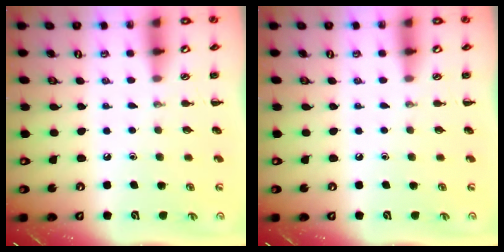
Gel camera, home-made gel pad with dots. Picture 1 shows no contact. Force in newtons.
{"total": 0.0}